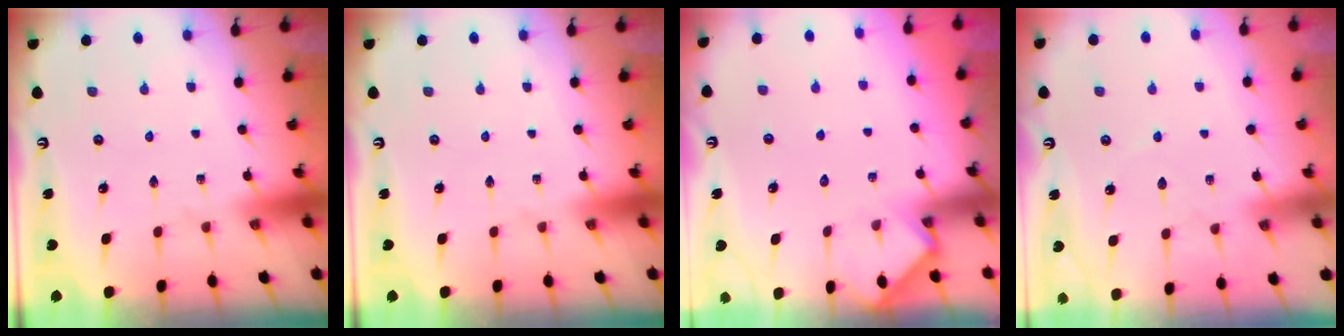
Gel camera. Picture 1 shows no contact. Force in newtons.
{"total": 0.0}
{"total": 5.1, "press": 5.1, "slide": 0.5}
{"total": 5.2, "press": 5.1, "slide": 0.7}